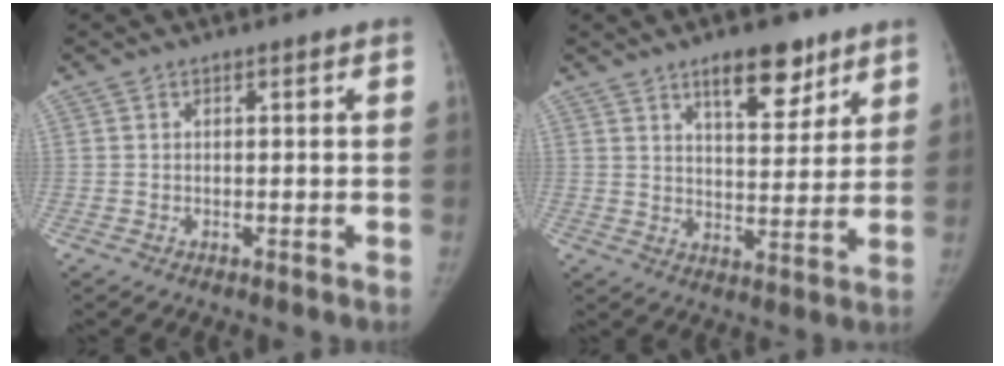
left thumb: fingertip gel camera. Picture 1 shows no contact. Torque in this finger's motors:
{"motor_torque": [0.47, -0.30, 1.13, -0.98, 0.15]}